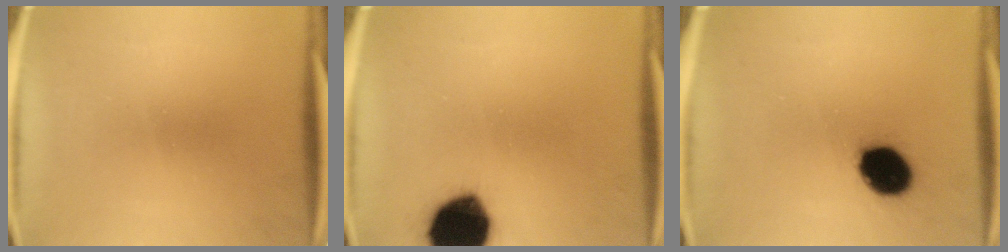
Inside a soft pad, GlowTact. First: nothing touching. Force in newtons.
{"total": 18.0}
{"total": 12.3}